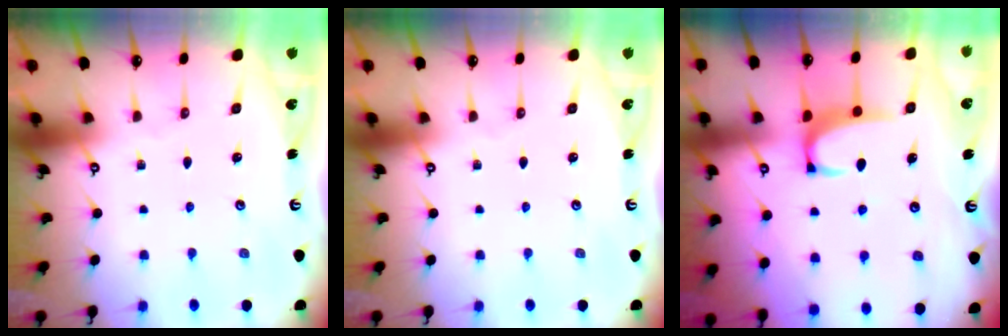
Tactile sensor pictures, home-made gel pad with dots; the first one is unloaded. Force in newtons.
{"total": 0.0}
{"total": 2.2, "press": 2.1, "slide": 0.6}